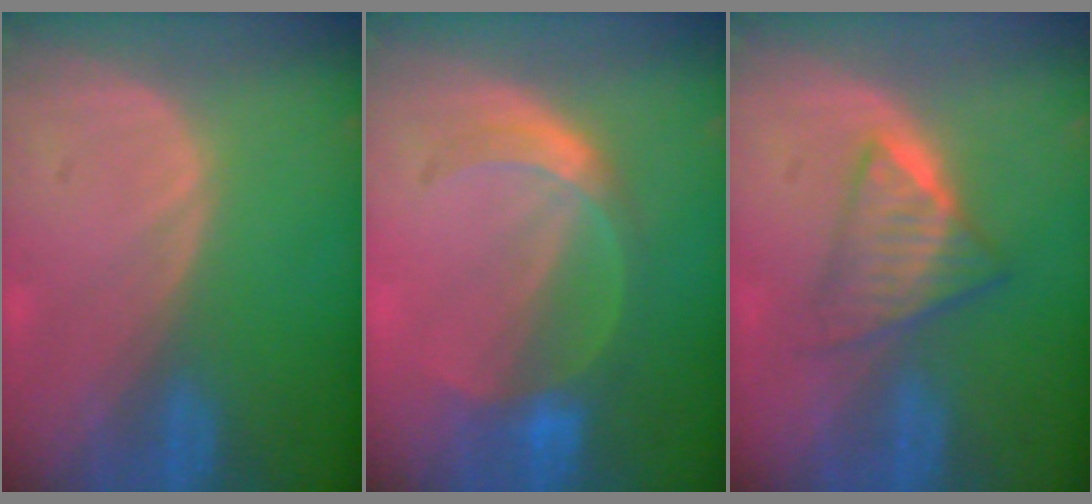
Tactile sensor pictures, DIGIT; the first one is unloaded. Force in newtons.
{"total": 5.7, "press": 5.4, "slide": 1.8}
{"total": 6.3, "press": 5.5, "slide": 3.1}